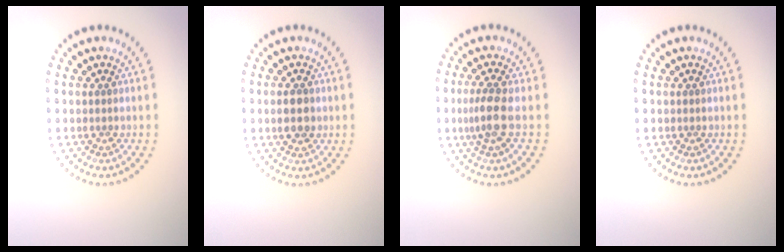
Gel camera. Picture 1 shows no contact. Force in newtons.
{"total": 2.6, "press": 2.6, "slide": 0.0}
{"total": 2.7, "press": 2.3, "slide": 1.4}
{"total": 0.0}